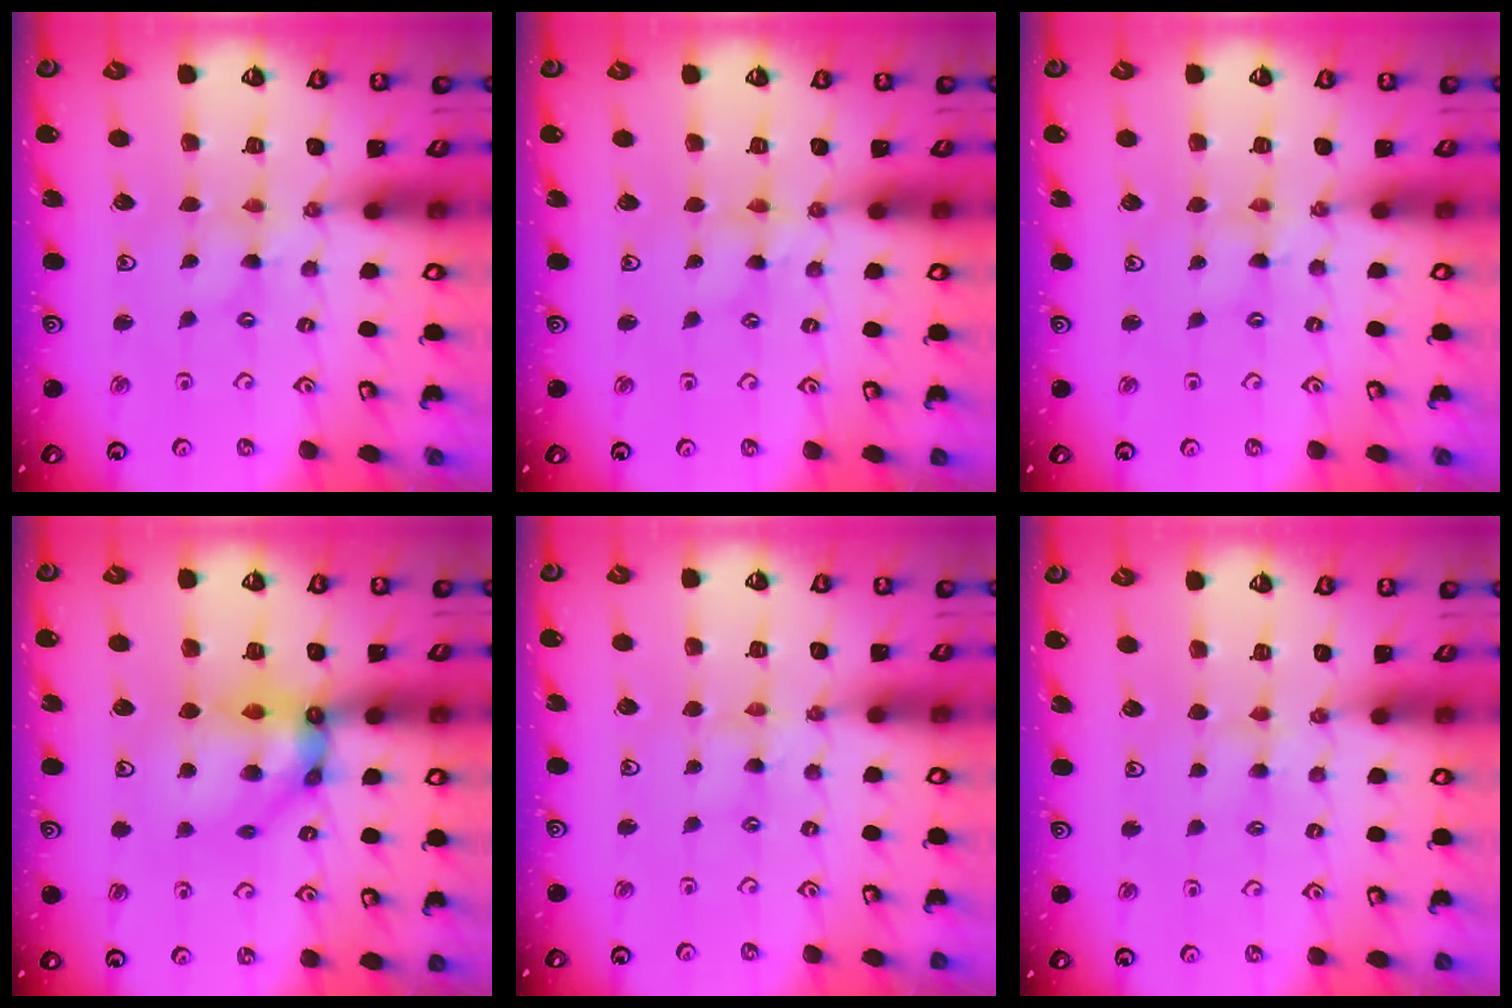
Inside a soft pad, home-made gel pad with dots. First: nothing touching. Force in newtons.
{"total": 1.1, "press": 1.1, "slide": 0.1}
{"total": 0.9, "press": 0.9, "slide": 0.2}
{"total": 12.4, "press": 12.4, "slide": 1.3}
{"total": 2.8, "press": 2.8, "slide": 0.4}
{"total": 3.4, "press": 3.4, "slide": 0.6}